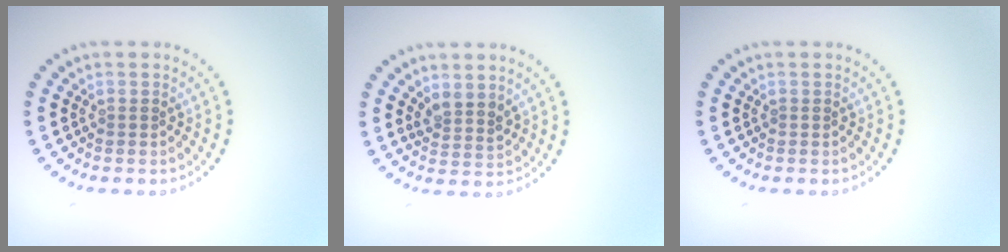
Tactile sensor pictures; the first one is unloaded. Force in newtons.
{"total": 2.1, "press": 1.7, "slide": 1.2}
{"total": 0.0}